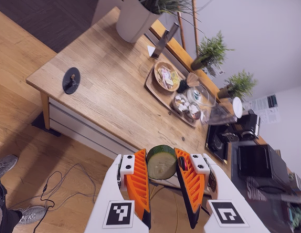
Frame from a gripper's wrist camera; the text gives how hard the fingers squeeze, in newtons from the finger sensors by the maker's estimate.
{"total": 9.0, "left": 9.5, "right": 8.5}